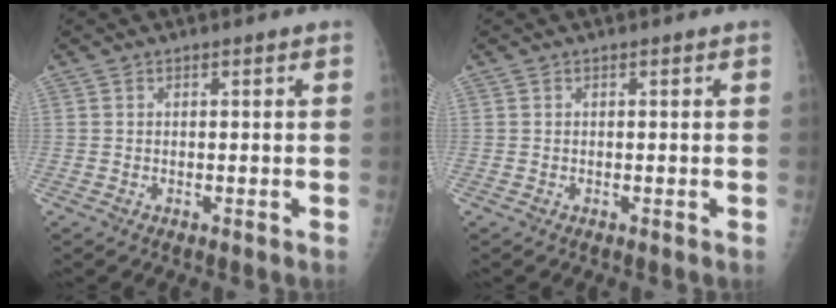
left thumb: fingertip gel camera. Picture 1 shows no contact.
{"total": 0.0}